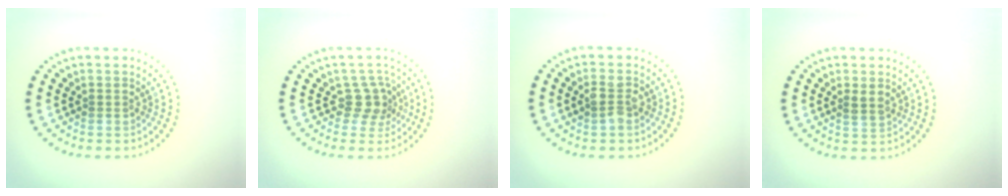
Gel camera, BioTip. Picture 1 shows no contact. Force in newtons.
{"total": 2.5, "press": 1.9, "slide": 1.7}
{"total": 2.0, "press": 2.0, "slide": 0.2}
{"total": 1.5, "press": 1.4, "slide": 0.6}